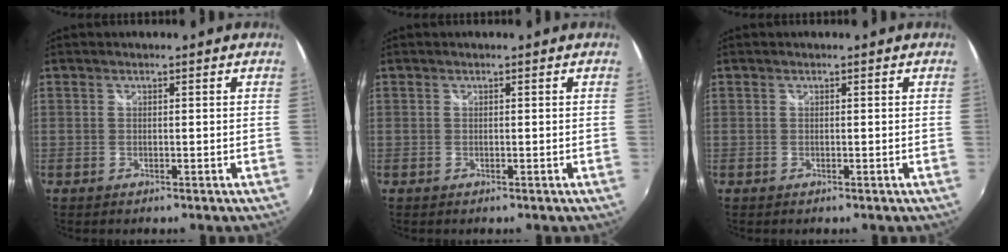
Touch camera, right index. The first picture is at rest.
{"total": 0.0}
{"total": 0.0}